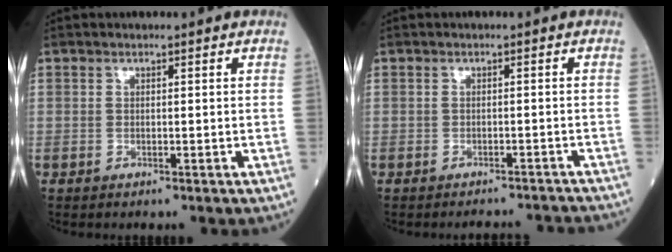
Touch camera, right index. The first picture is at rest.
{"total": 5.8, "force": [-5.7, 0.7, 0.3], "torque": [0.004, 0.002, -0.062]}